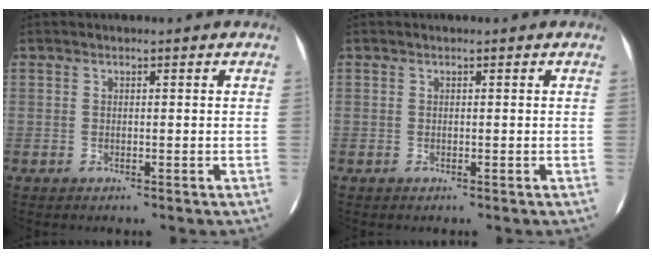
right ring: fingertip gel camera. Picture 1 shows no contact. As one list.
[{"total": 0.0}]